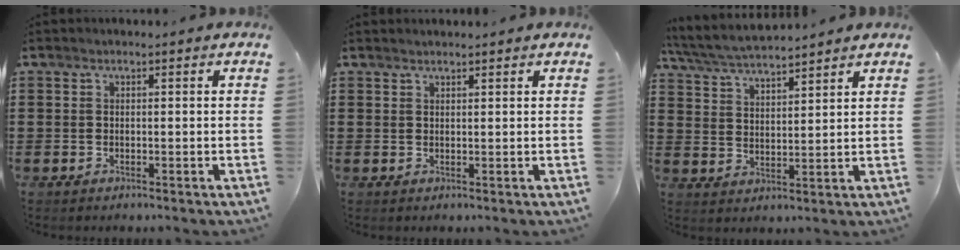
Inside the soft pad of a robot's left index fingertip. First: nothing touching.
{"total": 1.0, "force": [1.0, 0.1, 0.1], "torque": [-0.003, -0.001, 0.020]}
{"total": 5.1, "force": [5.0, 0.2, 1.3], "torque": [-0.046, -0.022, 0.087]}